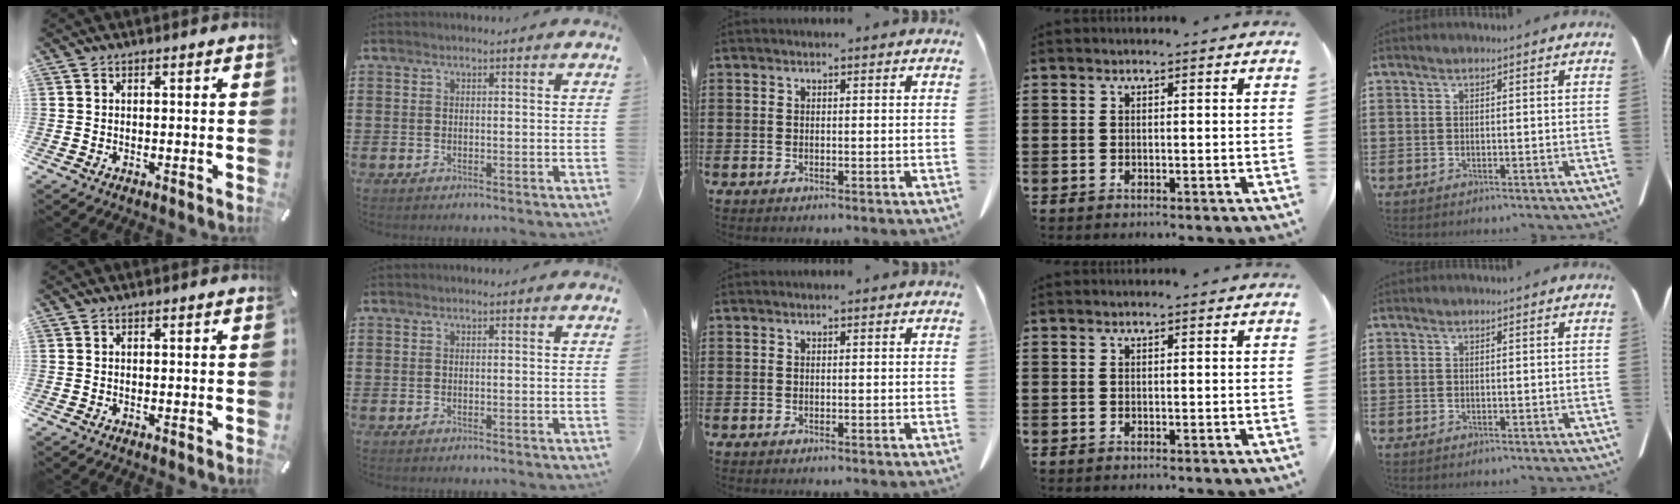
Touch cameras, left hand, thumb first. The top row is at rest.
{}